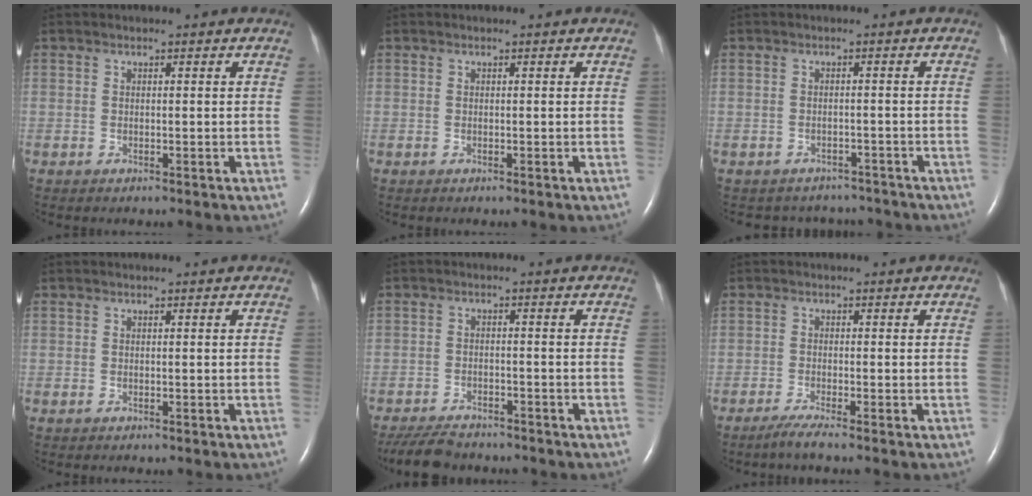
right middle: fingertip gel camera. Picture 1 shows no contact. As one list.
[{"total": 0.0}, {"total": 5.0, "force": [-4.6, 1.8, -0.5], "torque": [0.002, 0.014, -0.051]}, {"total": 0.0}, {"total": 7.5, "force": [-6.7, 2.1, 2.6], "torque": [-0.048, -0.016, -0.108]}, {"total": 2.0, "force": [-1.5, -0.6, 1.2], "torque": [-0.032, -0.005, -0.034]}]